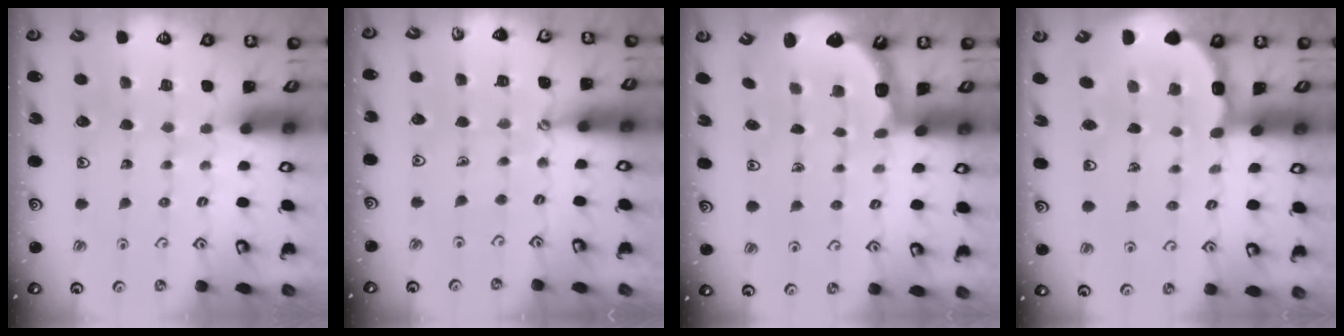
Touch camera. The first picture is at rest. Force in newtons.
{"total": 1.6, "press": 1.6, "slide": 0.5}
{"total": 2.6, "press": 2.3, "slide": 1.3}
{"total": 5.0, "press": 4.8, "slide": 1.3}